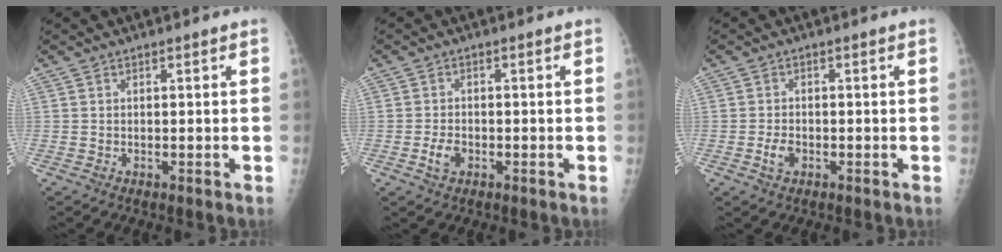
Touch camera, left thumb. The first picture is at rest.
{"total": 2.8, "force": [-1.0, 1.9, 1.9], "torque": [-0.035, 0.004, -0.018]}
{"total": 2.6, "force": [-0.9, 1.7, 1.8], "torque": [-0.032, 0.003, -0.016]}